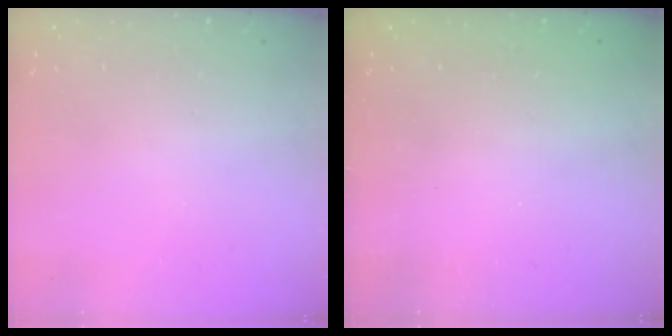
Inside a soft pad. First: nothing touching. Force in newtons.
{"total": 2.4, "press": 2.3, "slide": 0.8}